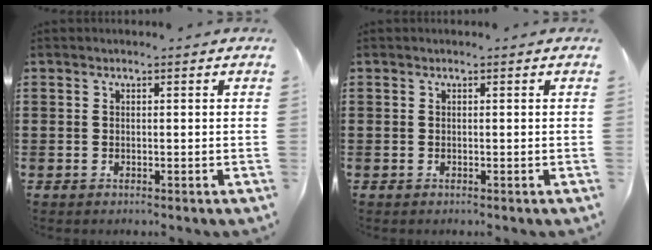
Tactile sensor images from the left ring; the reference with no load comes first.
{"total": 0.0}